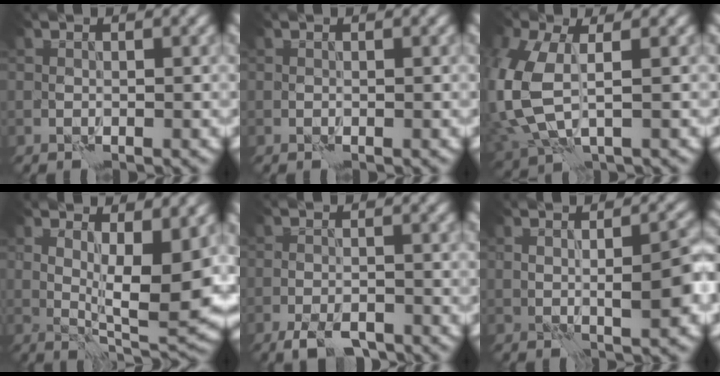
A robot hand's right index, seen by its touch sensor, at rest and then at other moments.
{"total": 0.0}
{"total": 8.2, "force": [0.5, 4.8, 6.6], "torque": [-0.203, -0.016, 0.015]}
{"total": 6.7, "force": [1.8, 1.7, 6.2], "torque": [-0.098, -0.019, 0.043]}
{"total": 3.3, "force": [-2.5, 1.0, 1.9], "torque": [-0.029, -0.005, -0.044]}
{"total": 3.4, "force": [0.2, 0.7, 3.4], "torque": [-0.055, -0.003, 0.010]}